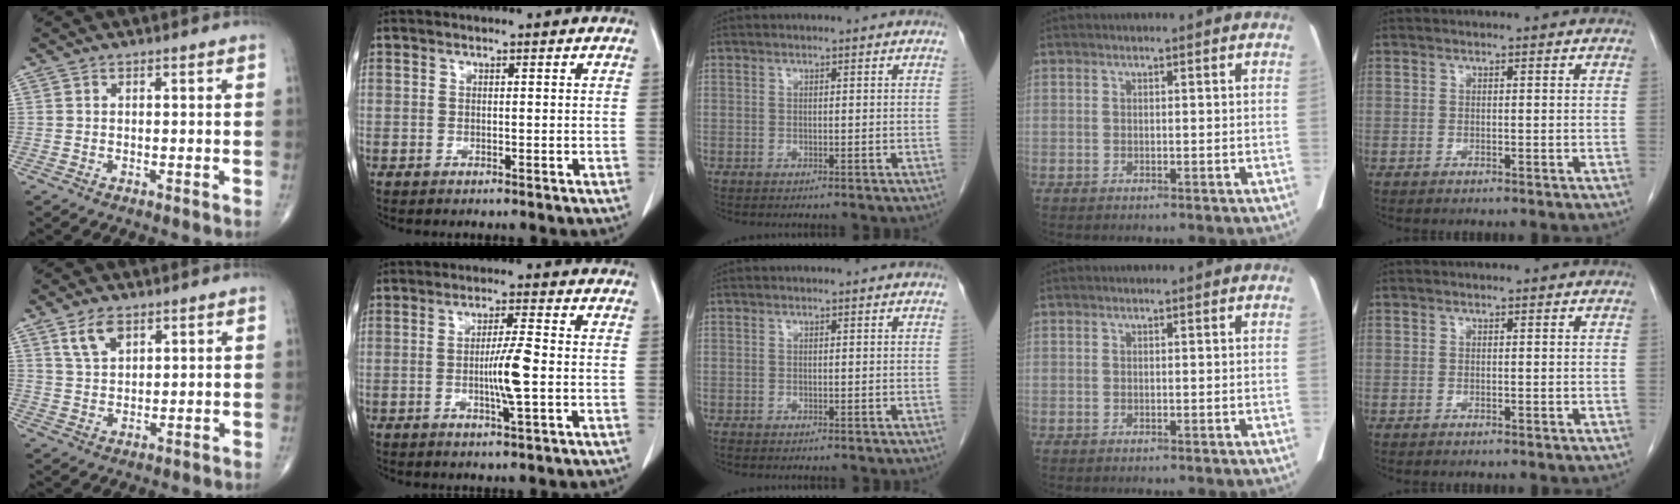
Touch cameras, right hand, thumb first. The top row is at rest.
{"thumb": {"total": 5.3, "force": [3.0, 2.8, 3.3], "torque": [-0.055, -0.014, 0.062]}, "index": {"total": 5.7, "force": [-0.8, -0.1, 5.6], "torque": [-0.098, -0.006, -0.014]}}